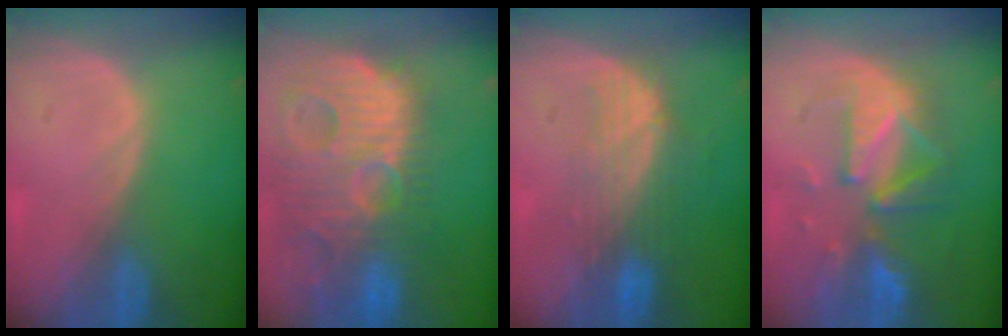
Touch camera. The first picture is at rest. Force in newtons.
{"total": 14.8, "press": 12.9, "slide": 7.4}
{"total": 7.5, "press": 6.9, "slide": 2.8}
{"total": 10.0, "press": 8.9, "slide": 4.5}